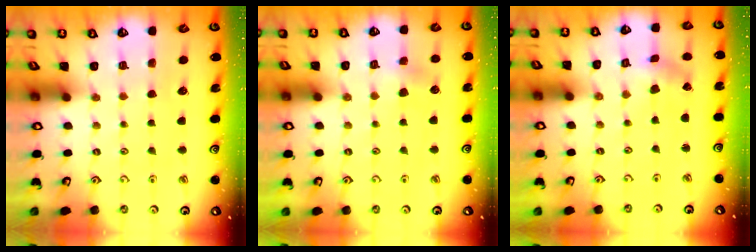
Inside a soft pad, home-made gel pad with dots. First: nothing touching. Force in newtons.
{"total": 3.8, "press": 3.8, "slide": 0.5}
{"total": 1.2, "press": 1.2, "slide": 0.2}